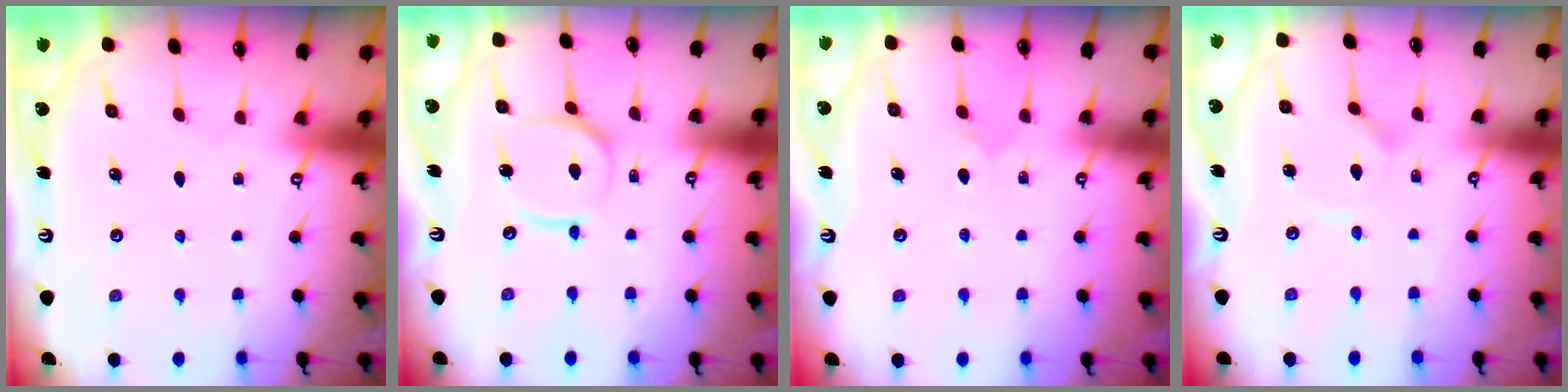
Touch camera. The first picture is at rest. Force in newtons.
{"total": 10.4, "press": 10.3, "slide": 1.2}
{"total": 4.4, "press": 4.4, "slide": 0.1}
{"total": 2.5, "press": 2.5, "slide": 0.2}